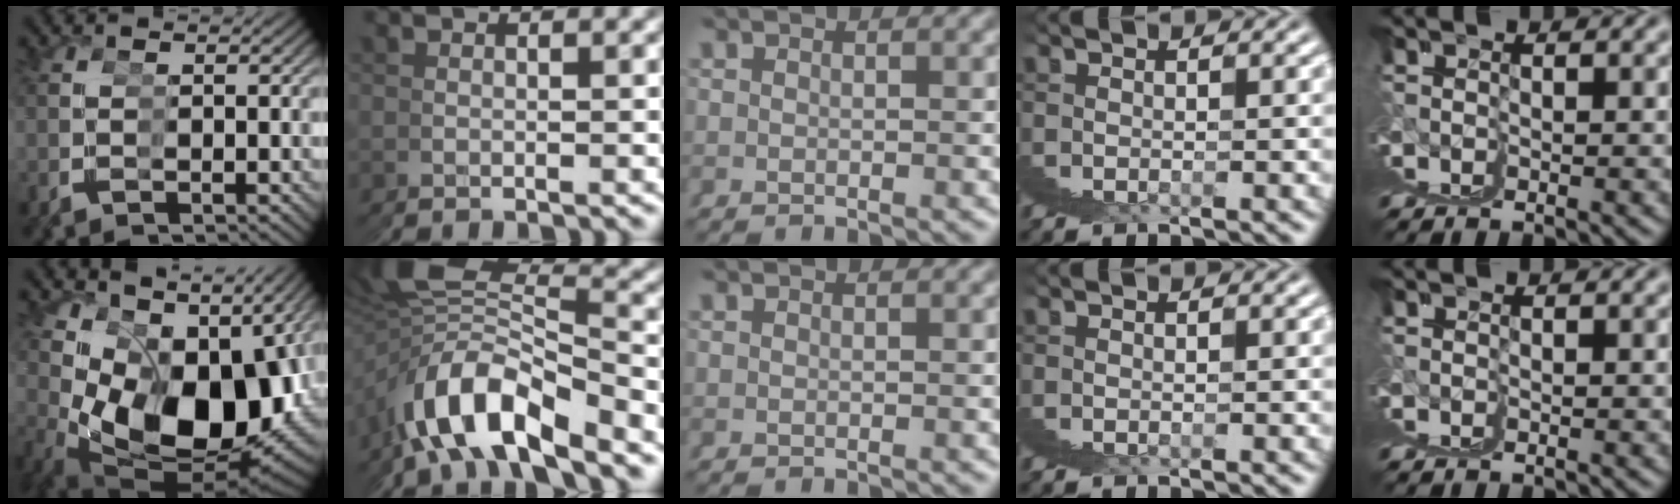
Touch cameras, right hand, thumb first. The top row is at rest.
{"thumb": {"total": 20.1, "force": [-1.0, 13.2, 15.2], "torque": [-0.285, -0.062, 0.017]}, "index": {"total": 9.9, "force": [-2.2, 6.1, 7.4], "torque": [-0.159, -0.029, -0.024]}}